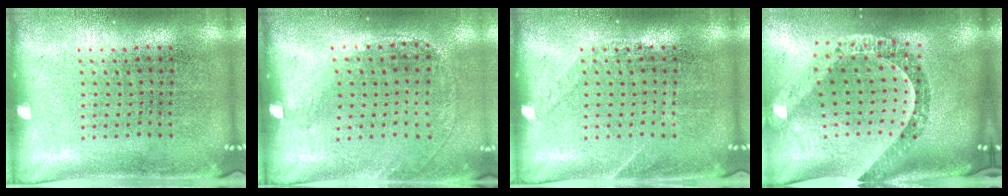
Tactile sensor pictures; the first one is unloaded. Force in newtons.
{"total": 1.3, "press": 0.9, "slide": 0.9}
{"total": 1.0, "press": 1.0, "slide": 0.2}
{"total": 2.4, "press": 1.9, "slide": 1.5}